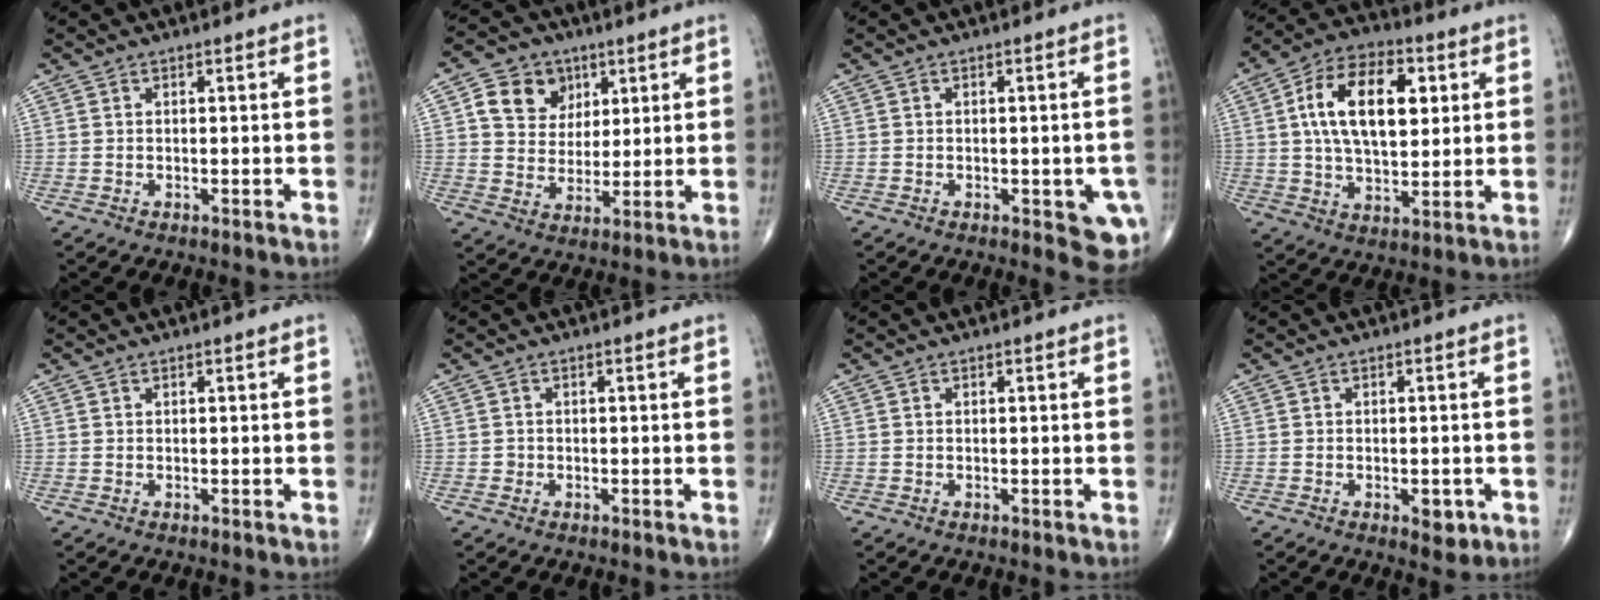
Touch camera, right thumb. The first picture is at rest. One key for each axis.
{"total": 8.0, "fx": 4.2, "fy": 5.0, "fz": 4.7, "tx": -0.067, "ty": -0.020, "tz": 0.084}
{"total": 7.0, "fx": -2.1, "fy": 2.8, "fz": 6.0, "tx": -0.047, "ty": -0.003, "tz": -0.021}
{"total": 17.3, "fx": 3.9, "fy": 9.5, "fz": 13.9, "tx": -0.221, "ty": 0.006, "tz": 0.065}
{"total": 0.0}
{"total": 0.6, "fx": -0.1, "fy": 0.6, "fz": 0.0, "tx": 0.002, "ty": 0.004, "tz": -0.003}
{"total": 0.0}
{"total": 3.2, "fx": -1.1, "fy": 1.7, "fz": 2.5, "tx": -0.020, "ty": 0.000, "tz": -0.009}